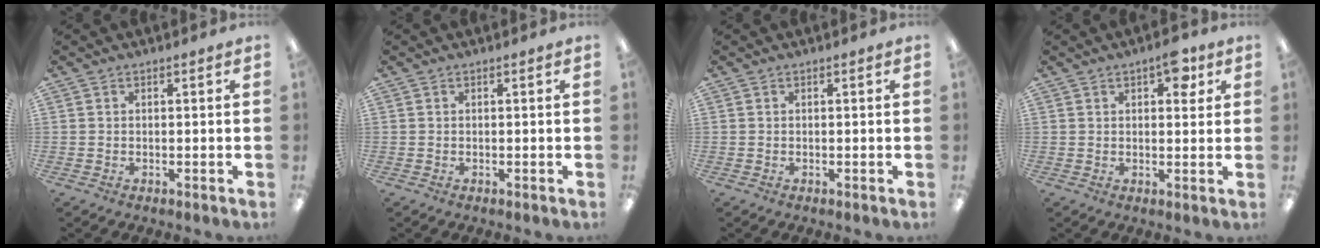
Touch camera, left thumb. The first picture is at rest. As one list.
[{"total": 0.0}, {"total": 0.0}, {"total": 6.3, "force": [2.9, 3.2, 4.6], "torque": [-0.047, -0.012, 0.043]}]